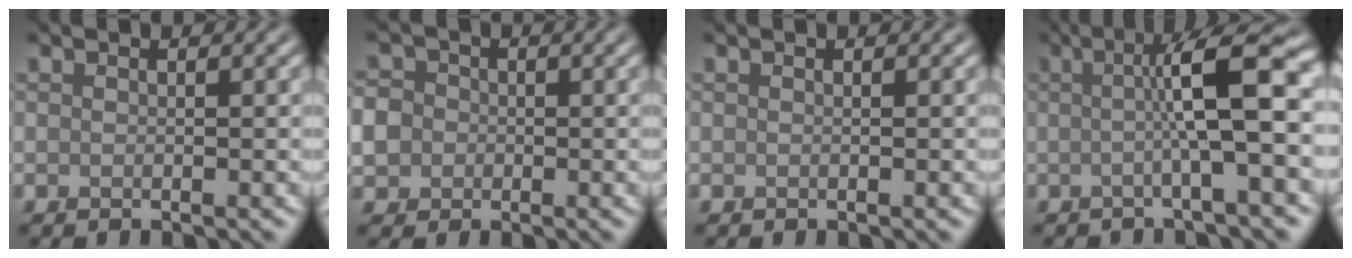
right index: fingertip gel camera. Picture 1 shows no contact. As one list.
[{"total": 4.9, "force": [-0.8, 4.5, 1.8], "torque": [-0.040, 0.009, -0.038]}, {"total": 0.0}, {"total": 7.4, "force": [0.3, 1.2, 7.3], "torque": [-0.110, 0.015, -0.004]}]